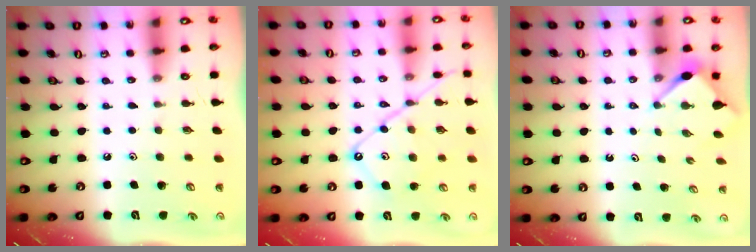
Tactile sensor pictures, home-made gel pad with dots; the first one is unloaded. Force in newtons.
{"total": 12.2, "press": 12.2, "slide": 1.1}
{"total": 3.4, "press": 3.3, "slide": 0.3}